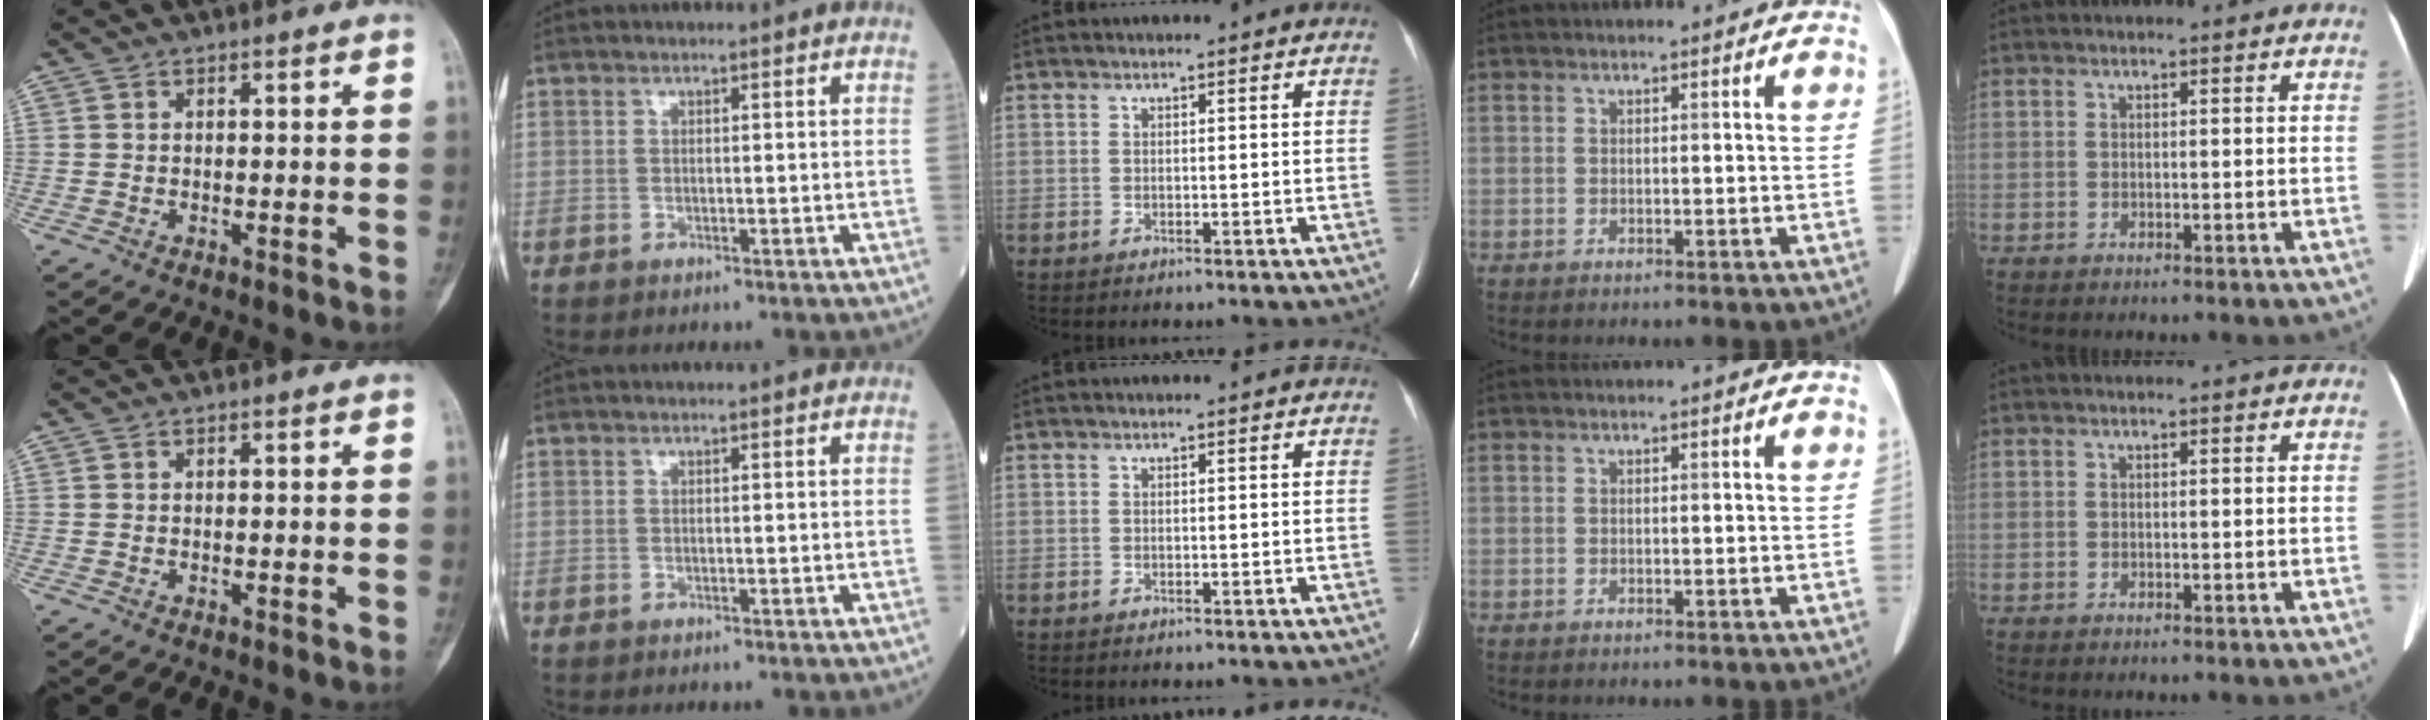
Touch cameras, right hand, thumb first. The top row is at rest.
{}